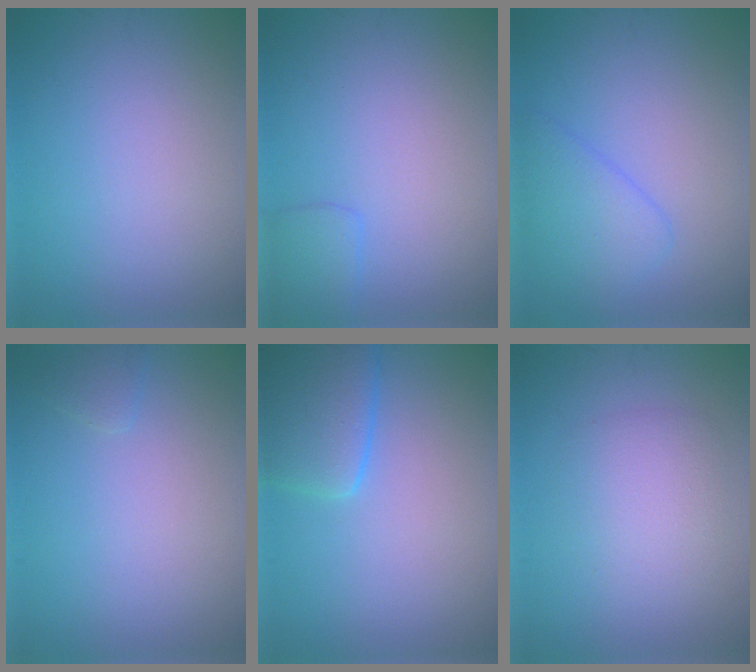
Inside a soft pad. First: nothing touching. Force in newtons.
{"total": 1.7, "press": 1.7, "slide": 0.1}
{"total": 3.4, "press": 3.4, "slide": 0.2}
{"total": 0.8, "press": 0.8, "slide": 0.0}
{"total": 4.8, "press": 4.8, "slide": 0.4}
{"total": 2.9, "press": 2.9, "slide": 0.2}